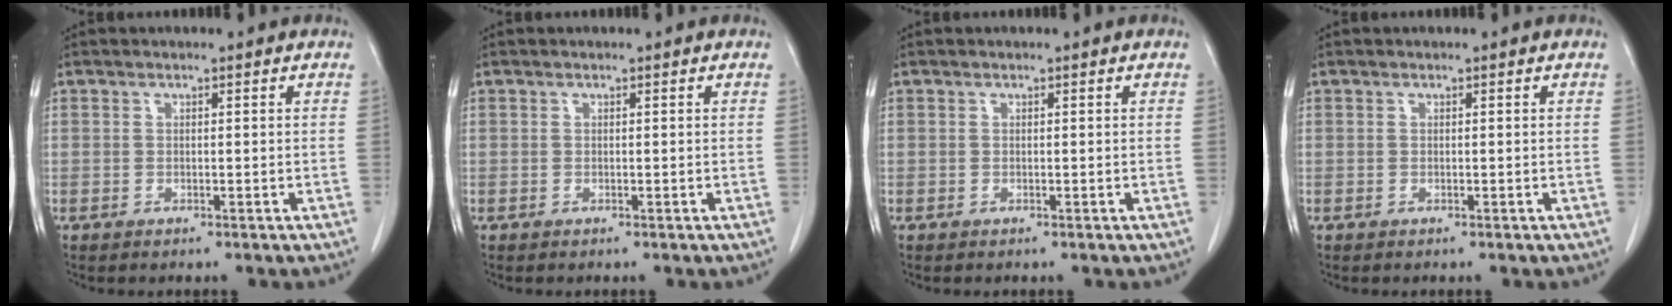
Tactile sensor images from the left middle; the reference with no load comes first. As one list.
[{"total": 0.0}, {"total": 0.0}, {"total": 0.0}]